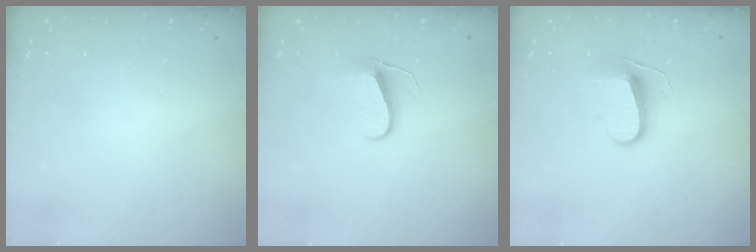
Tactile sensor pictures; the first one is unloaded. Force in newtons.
{"total": 7.3, "press": 7.2, "slide": 0.6}
{"total": 8.9, "press": 8.9, "slide": 0.1}